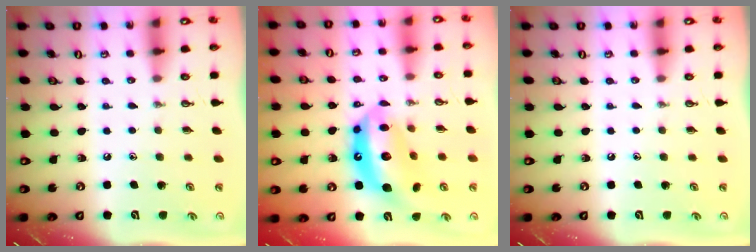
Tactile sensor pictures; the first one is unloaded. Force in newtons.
{"total": 15.4, "press": 15.3, "slide": 1.5}
{"total": 0.0}